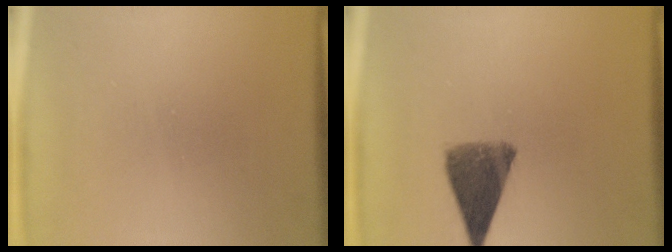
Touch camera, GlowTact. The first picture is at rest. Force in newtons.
{"total": 8.8}